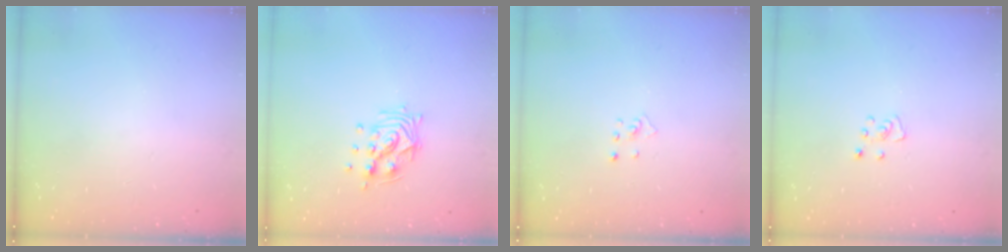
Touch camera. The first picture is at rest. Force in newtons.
{"total": 10.6, "press": 10.6, "slide": 0.5}
{"total": 2.9, "press": 2.9, "slide": 0.3}
{"total": 3.8, "press": 3.8, "slide": 0.3}